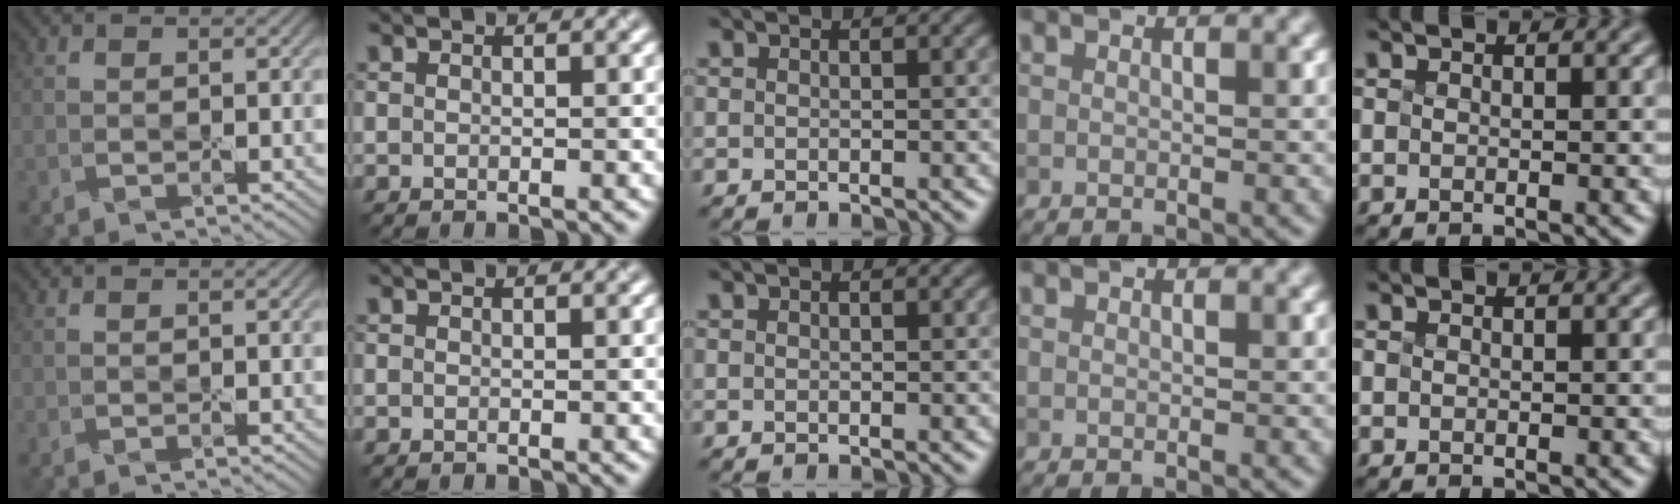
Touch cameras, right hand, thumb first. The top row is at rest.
{}